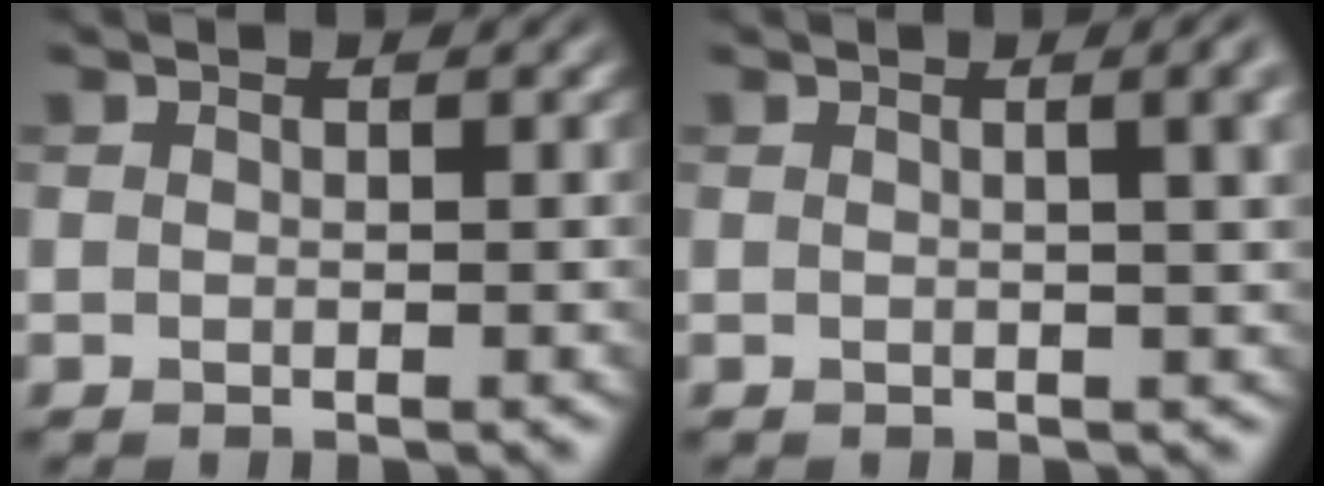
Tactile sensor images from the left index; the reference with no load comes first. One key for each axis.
{"total": 5.4, "fx": 1.4, "fy": 2.4, "fz": 4.6, "tx": -0.020, "ty": 0.027, "tz": -0.005}